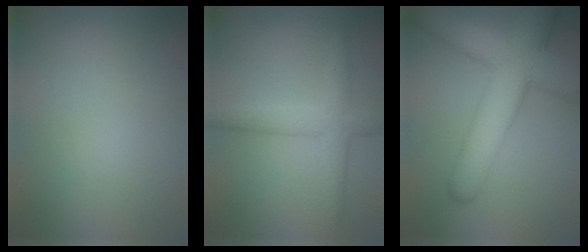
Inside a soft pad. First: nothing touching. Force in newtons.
{"total": 3.5, "press": 3.5, "slide": 0.1}
{"total": 10.4, "press": 10.4, "slide": 0.2}